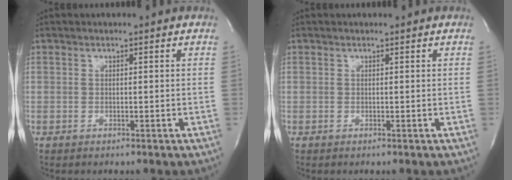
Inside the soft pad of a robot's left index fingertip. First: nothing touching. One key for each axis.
{"total": 0.0}